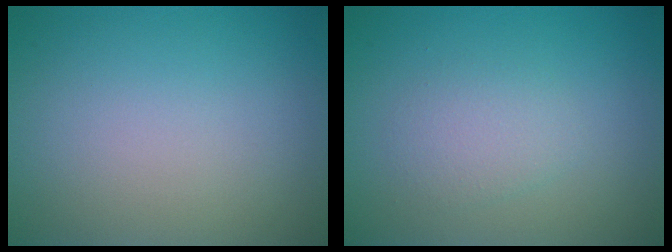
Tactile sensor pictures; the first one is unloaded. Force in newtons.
{"total": 2.0, "press": 2.0, "slide": 0.1}